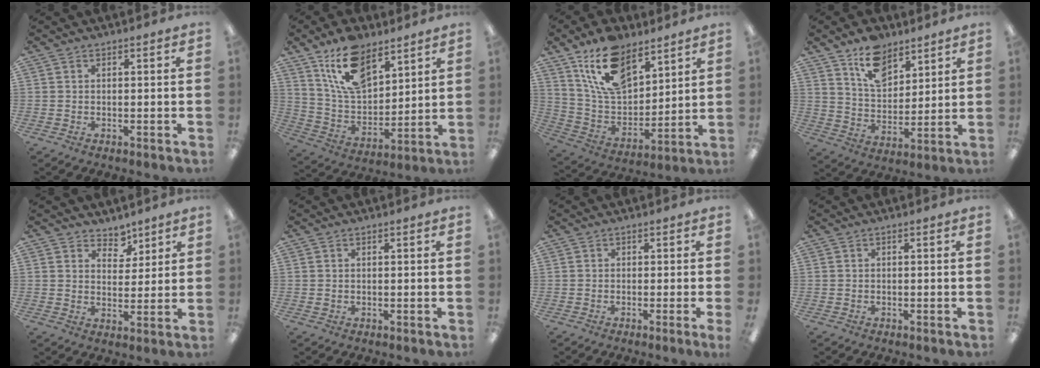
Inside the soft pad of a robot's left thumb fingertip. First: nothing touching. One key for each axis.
{"total": 15.4, "fx": 9.8, "fy": 8.2, "fz": 8.6, "tx": -0.162, "ty": -0.038, "tz": 0.182}
{"total": 16.6, "fx": 10.7, "fy": 9.0, "fz": 9.0, "tx": -0.167, "ty": -0.044, "tz": 0.197}
{"total": 11.7, "fx": 8.1, "fy": 6.9, "fz": 4.8, "tx": -0.076, "ty": -0.044, "tz": 0.150}
{"total": 5.3, "fx": 4.2, "fy": 3.0, "fz": 0.8, "tx": 0.000, "ty": -0.032, "tz": 0.074}
{"total": 0.0}
{"total": 1.1, "fx": -0.5, "fy": -0.4, "fz": 0.8, "tx": -0.011, "ty": -0.008, "tz": -0.010}
{"total": 0.0}